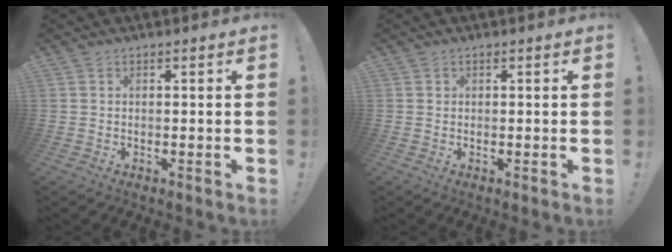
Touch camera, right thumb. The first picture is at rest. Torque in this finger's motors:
{"motor_torque": [-0.05, -0.27, 0.02, -0.21, -0.01]}